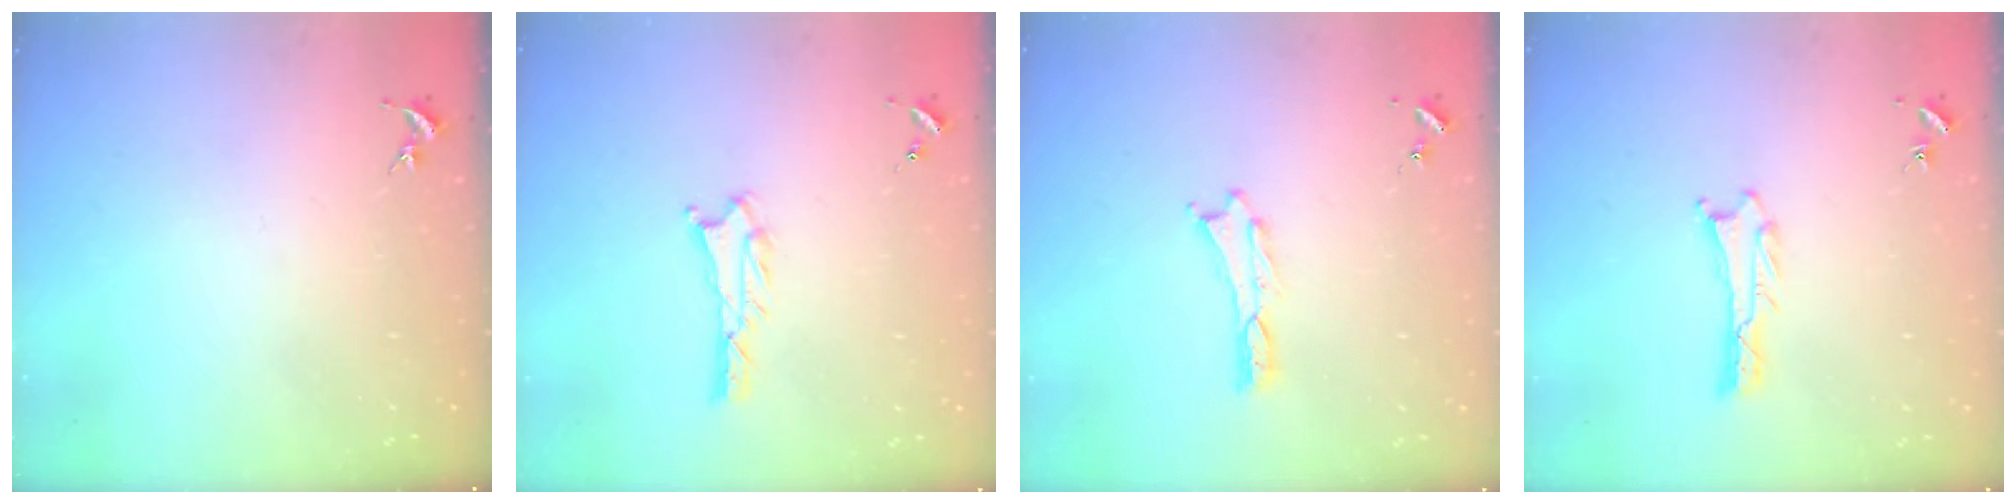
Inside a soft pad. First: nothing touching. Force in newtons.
{"total": 0.7, "press": 0.7, "slide": 0.1}
{"total": 0.0}
{"total": 0.8, "press": 0.7, "slide": 0.1}